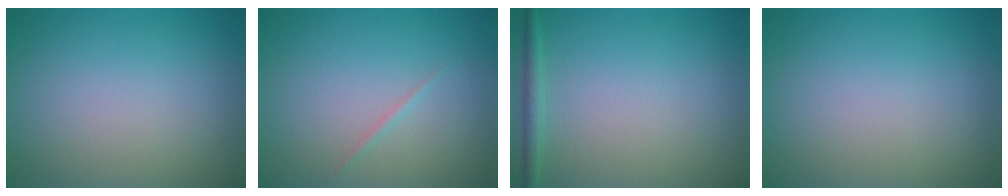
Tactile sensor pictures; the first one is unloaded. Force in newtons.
{"total": 0.6, "press": 0.6, "slide": 0.0}
{"total": 1.4, "press": 1.4, "slide": 0.1}
{"total": 0.0}